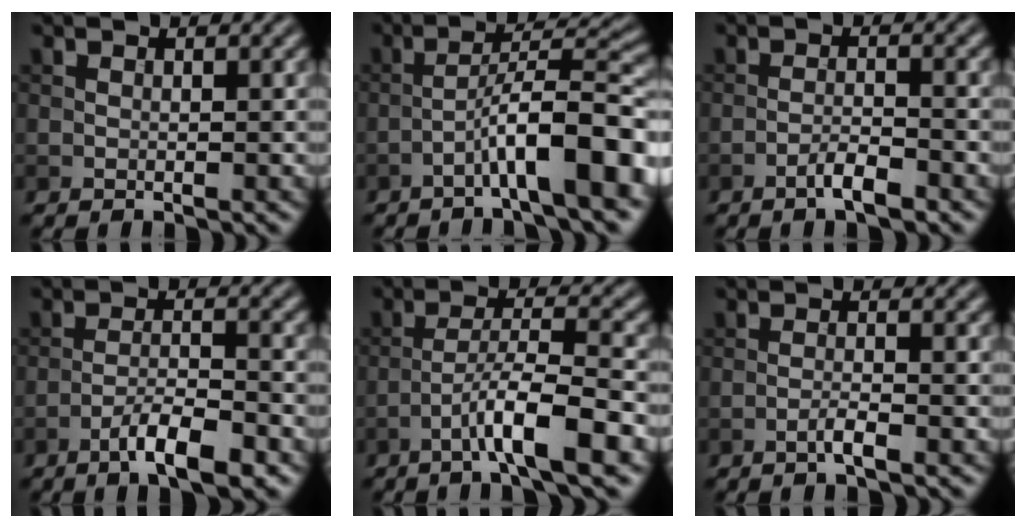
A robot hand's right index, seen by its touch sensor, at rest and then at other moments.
{"total": 8.1, "force": [-3.6, 1.4, 7.1], "torque": [-0.109, 0.026, -0.062]}
{"total": 2.5, "force": [-1.6, 0.4, 1.8], "torque": [-0.032, 0.006, -0.033]}
{"total": 5.2, "force": [-3.3, 1.1, 3.9], "torque": [-0.069, 0.007, -0.057]}
{"total": 6.5, "force": [-3.4, 0.8, 5.5], "torque": [-0.089, 0.014, -0.061]}
{"total": 1.6, "force": [-0.9, 0.2, 1.3], "torque": [-0.024, 0.005, -0.021]}